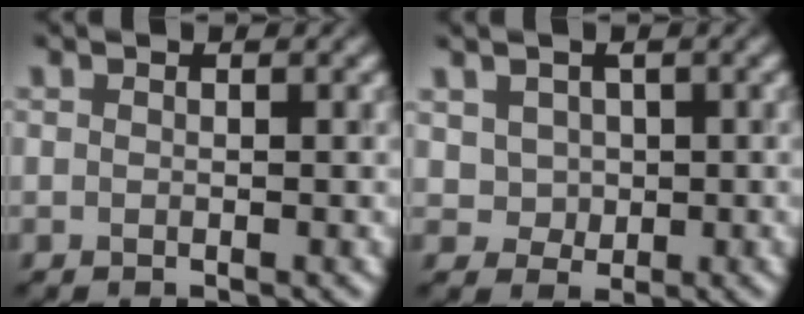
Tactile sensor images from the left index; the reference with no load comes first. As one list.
[{"total": 2.3, "force": [0.5, 2.0, 1.0], "torque": [-0.023, -0.001, 0.012]}]